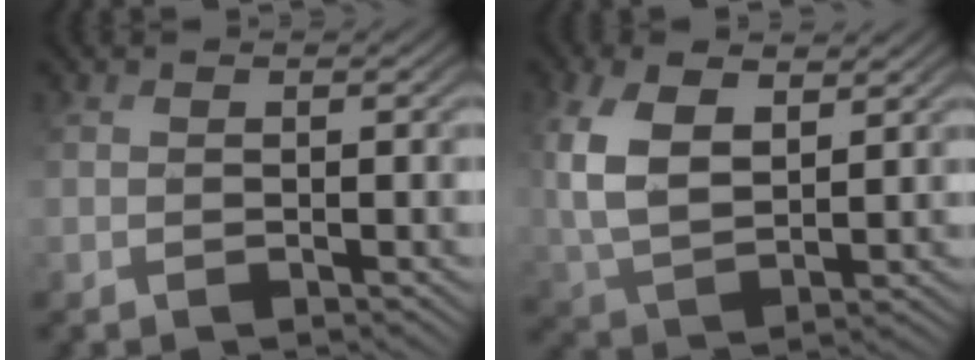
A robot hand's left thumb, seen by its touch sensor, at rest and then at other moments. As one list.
[{"total": 7.8, "force": [3.6, 4.0, 5.7], "torque": [-0.149, 0.008, 0.073]}]